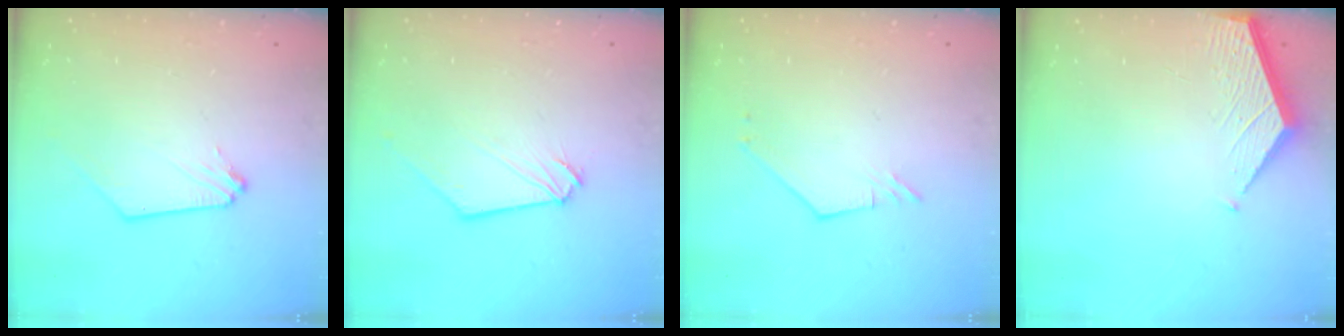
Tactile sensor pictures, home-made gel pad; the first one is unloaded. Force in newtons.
{"total": 1.3, "press": 1.2, "slide": 0.2}
{"total": 1.8, "press": 1.8, "slide": 0.1}
{"total": 3.3, "press": 3.3, "slide": 0.4}